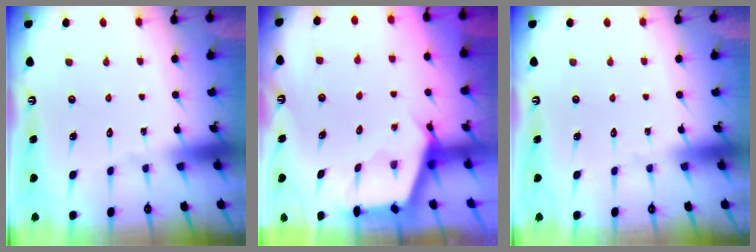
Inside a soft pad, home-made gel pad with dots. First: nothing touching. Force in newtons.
{"total": 2.7, "press": 2.7, "slide": 0.4}
{"total": 0.0}